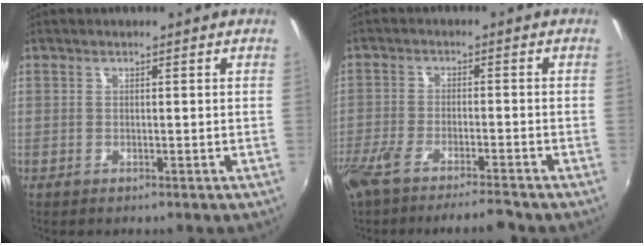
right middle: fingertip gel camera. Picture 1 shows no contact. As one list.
[{"total": 9.5, "force": [-8.1, 1.0, 5.0], "torque": [-0.117, -0.029, -0.140]}]